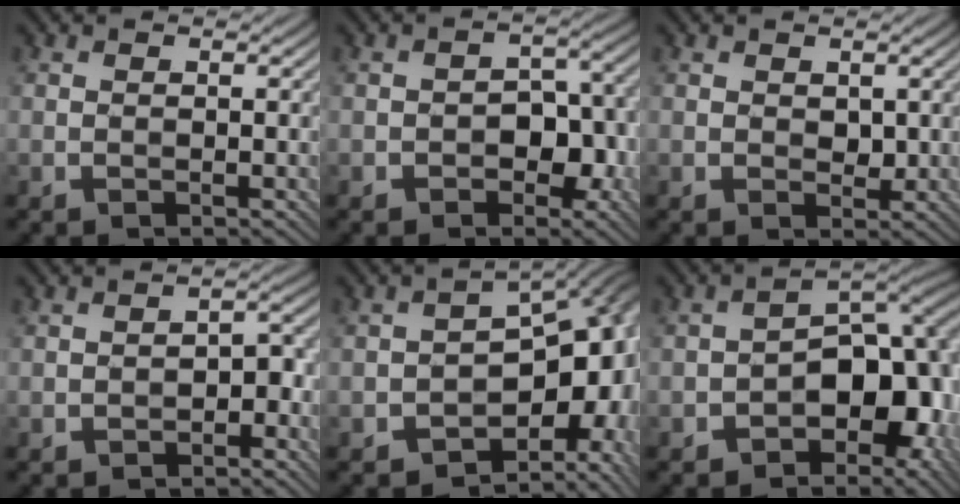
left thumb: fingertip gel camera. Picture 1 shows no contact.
{"total": 5.5, "force": [-1.9, 3.6, 3.6], "torque": [-0.040, 0.004, -0.030]}
{"total": 1.5, "force": [0.4, 1.1, 0.9], "torque": [-0.017, -0.004, 0.009]}
{"total": 3.0, "force": [-1.8, 1.6, 1.8], "torque": [-0.022, 0.008, -0.030]}
{"total": 14.4, "force": [-4.1, 8.6, 10.8], "torque": [-0.120, -0.024, -0.049]}
{"total": 11.8, "force": [-4.5, 7.3, 8.2], "torque": [-0.088, -0.006, -0.084]}